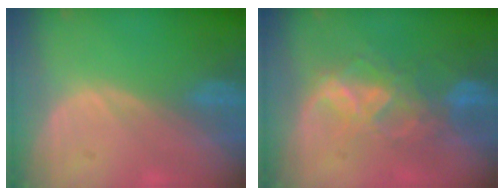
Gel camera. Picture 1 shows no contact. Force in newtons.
{"total": 7.3, "press": 6.8, "slide": 2.6}